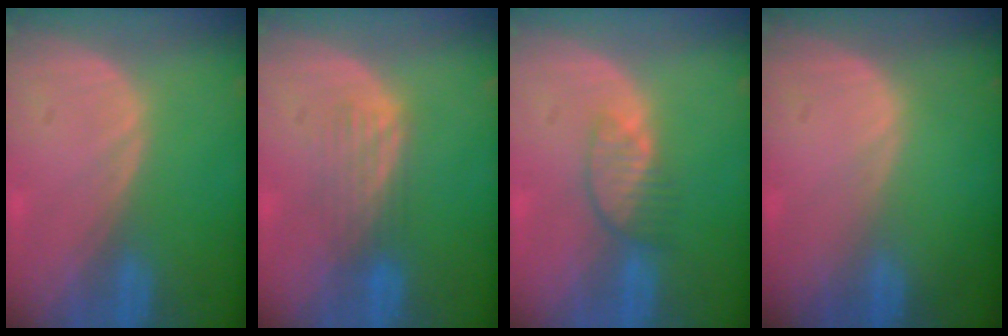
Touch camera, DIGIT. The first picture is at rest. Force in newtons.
{"total": 4.2, "press": 3.6, "slide": 2.2}
{"total": 3.7, "press": 3.4, "slide": 1.5}
{"total": 0.0}